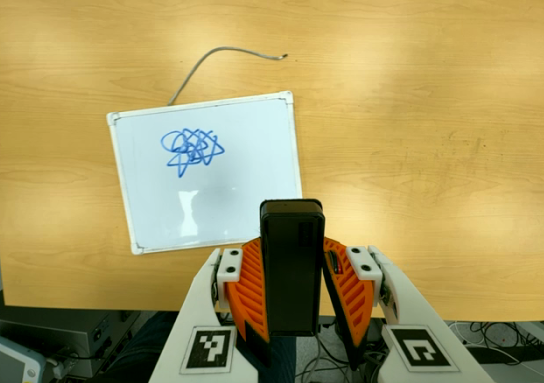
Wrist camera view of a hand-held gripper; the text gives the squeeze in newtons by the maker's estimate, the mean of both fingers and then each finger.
{"total": 6.0, "left": 5.2, "right": 6.9}